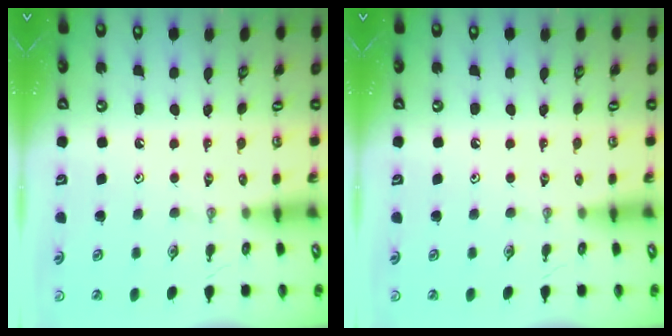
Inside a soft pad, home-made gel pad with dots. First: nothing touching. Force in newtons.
{"total": 0.0}